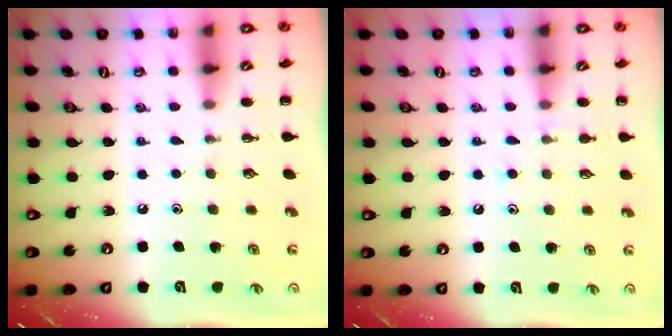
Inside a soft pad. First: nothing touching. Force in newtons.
{"total": 6.2, "press": 5.9, "slide": 2.0}